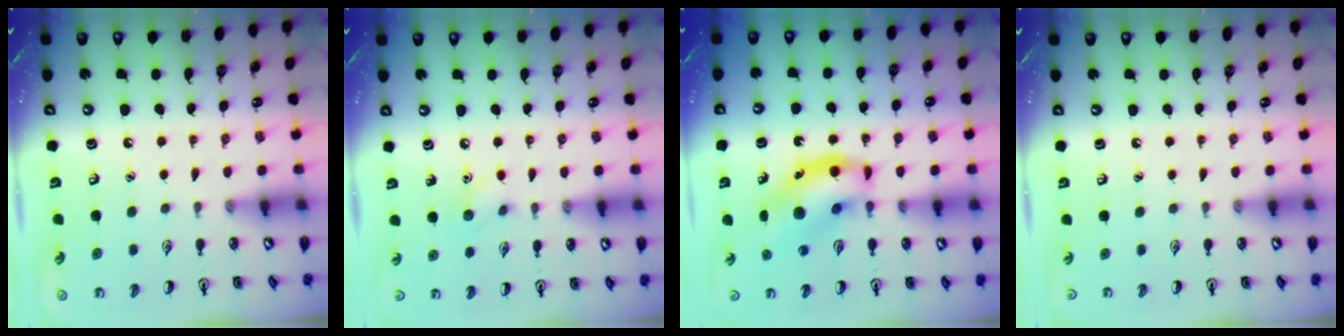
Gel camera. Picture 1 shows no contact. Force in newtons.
{"total": 6.2, "press": 6.0, "slide": 1.5}
{"total": 12.3, "press": 11.7, "slide": 3.9}
{"total": 0.0}